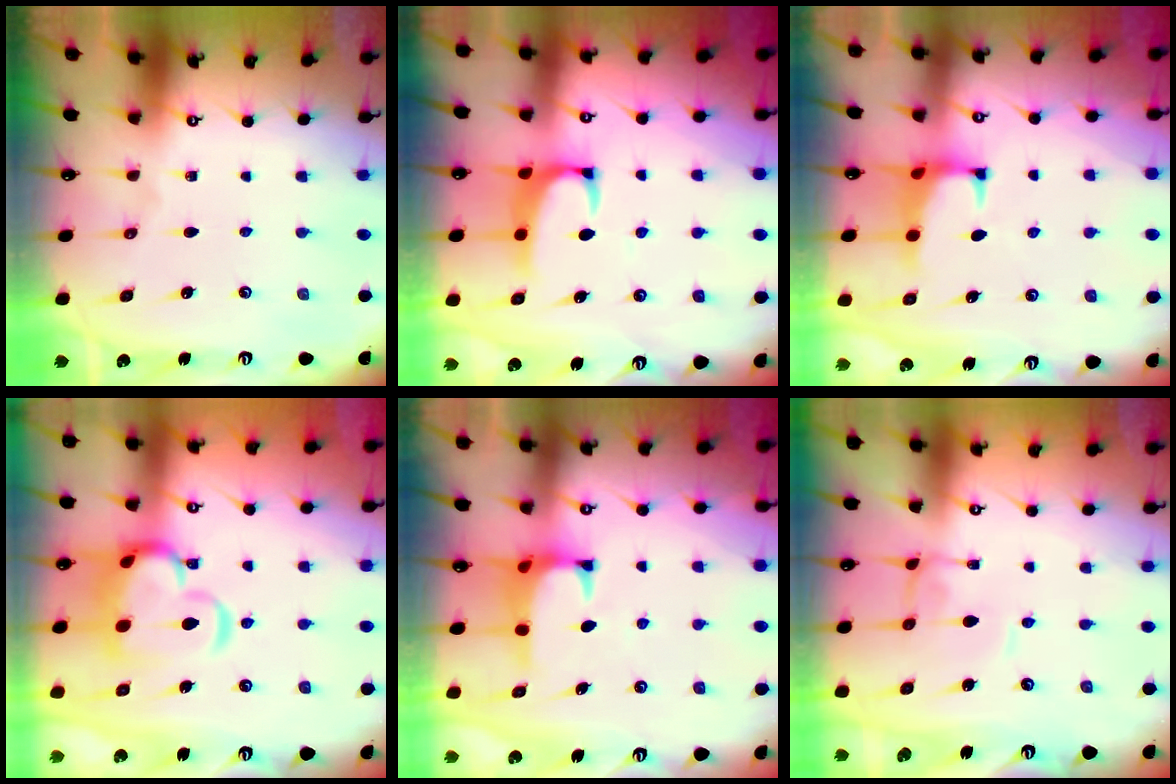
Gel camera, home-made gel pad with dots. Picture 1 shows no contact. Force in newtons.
{"total": 1.9, "press": 1.7, "slide": 0.8}
{"total": 1.3, "press": 1.2, "slide": 0.7}
{"total": 8.8, "press": 8.6, "slide": 1.7}
{"total": 0.7, "press": 0.0, "slide": 0.7}
{"total": 0.0}